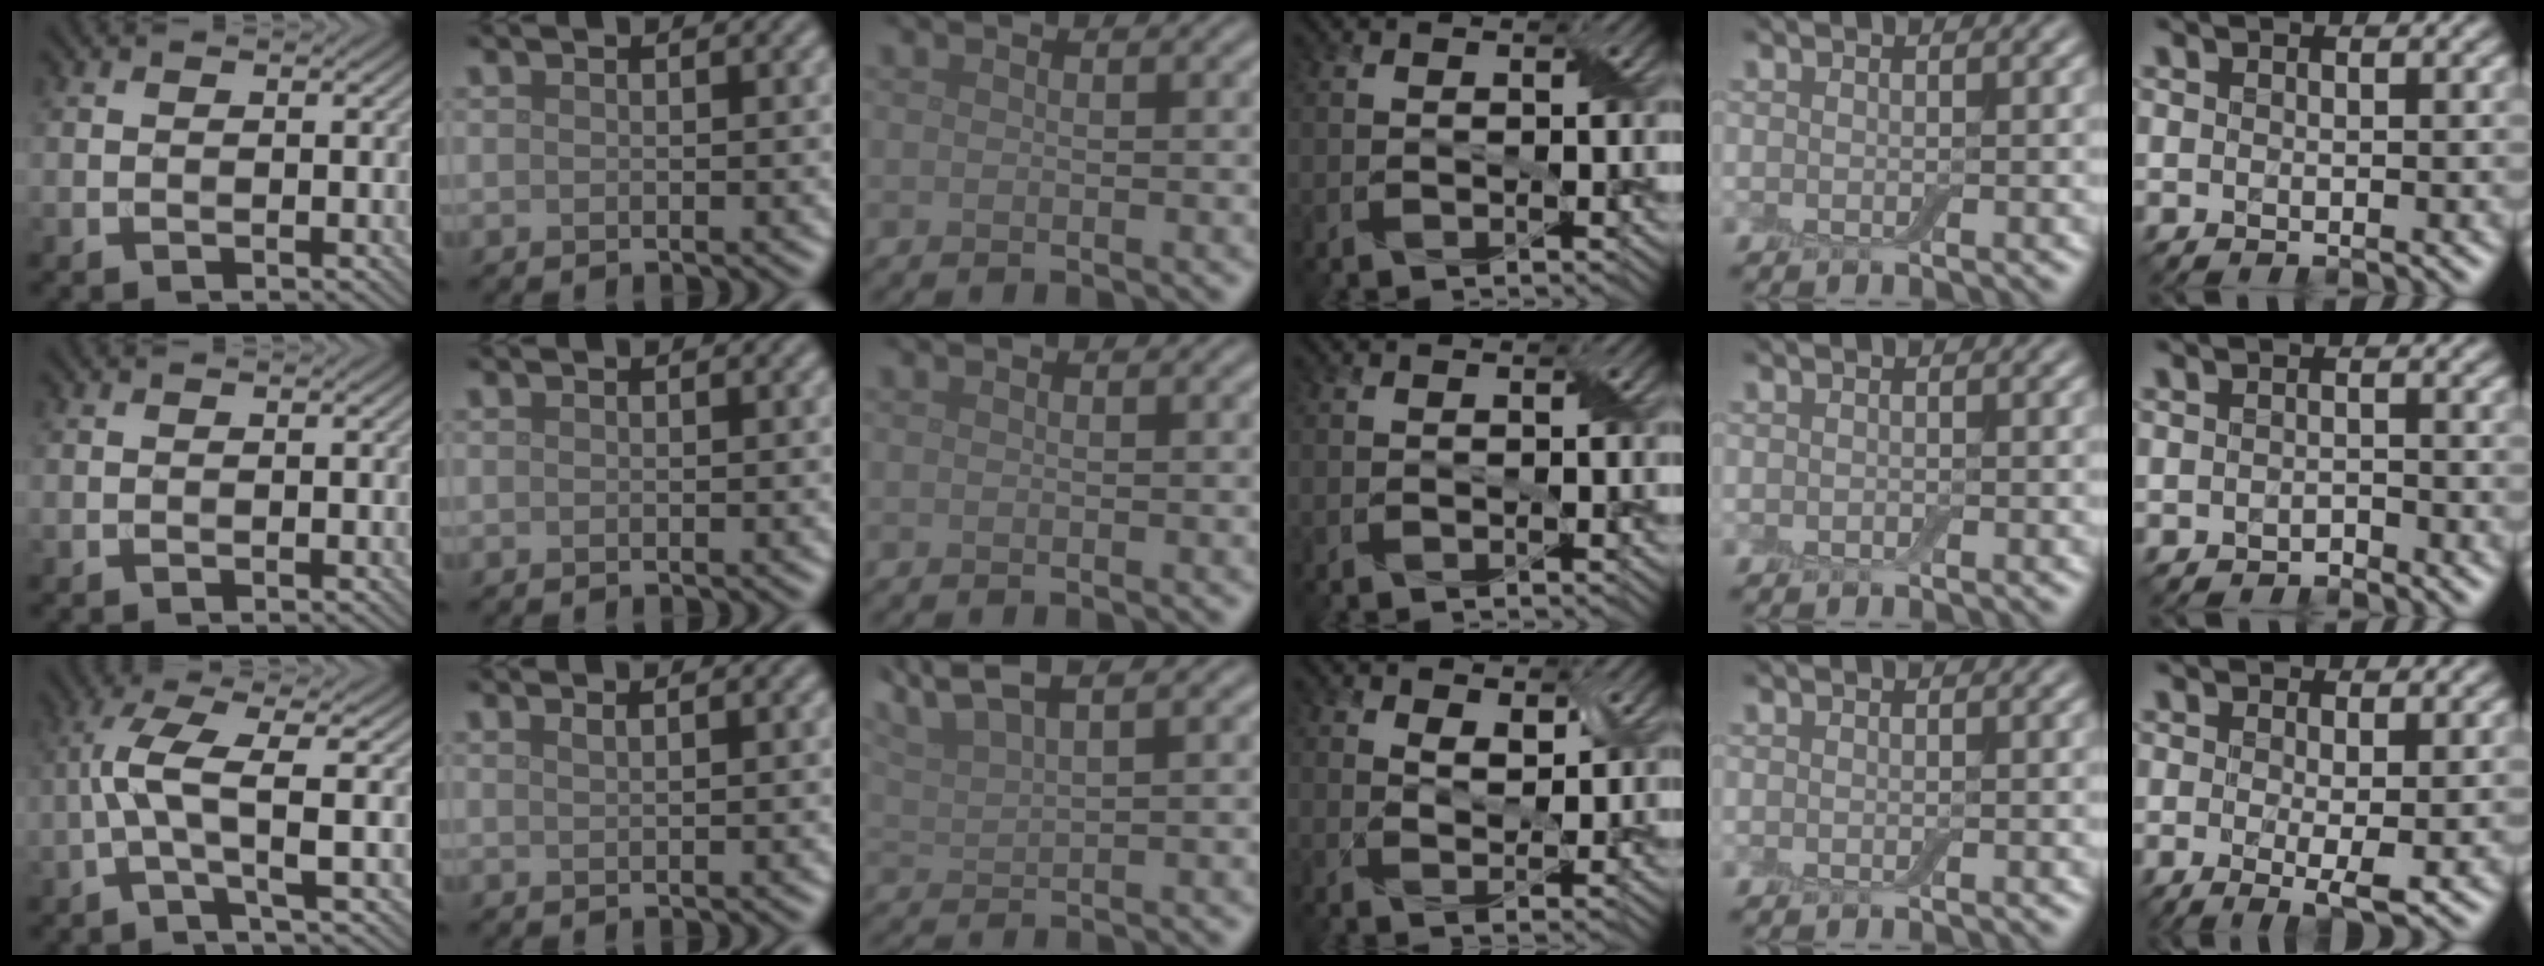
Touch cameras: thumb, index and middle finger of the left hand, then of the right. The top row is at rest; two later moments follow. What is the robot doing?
{"motion": "peel", "object": "aluminum foil"}